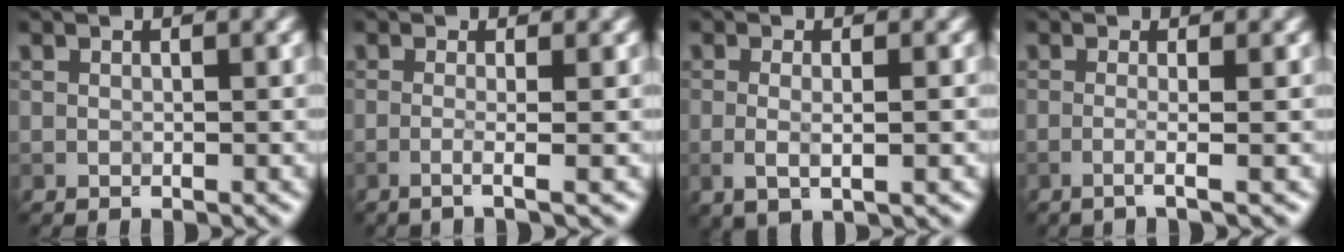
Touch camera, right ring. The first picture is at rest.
{"total": 2.4, "force": [-0.4, 0.9, 2.2], "torque": [-0.019, -0.002, -0.029]}
{"total": 2.7, "force": [-0.2, 0.8, 2.5], "torque": [-0.046, -0.009, -0.003]}
{"total": 2.0, "force": [-0.4, 0.6, 1.9], "torque": [-0.021, -0.004, -0.024]}